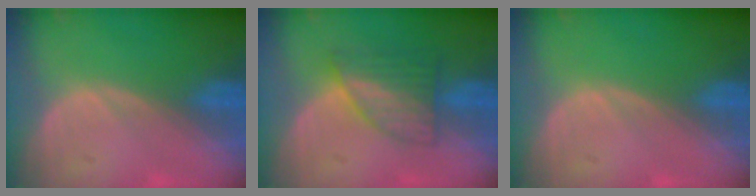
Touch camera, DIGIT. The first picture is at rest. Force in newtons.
{"total": 6.1, "press": 5.6, "slide": 2.4}
{"total": 0.0}